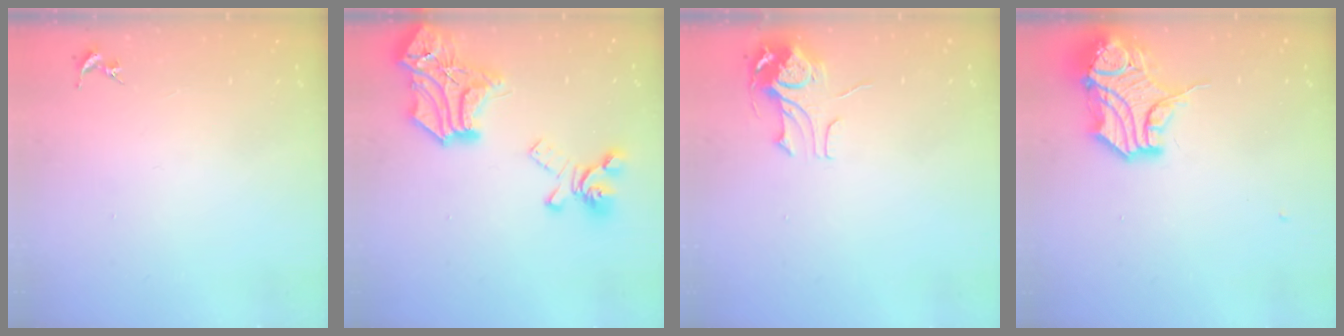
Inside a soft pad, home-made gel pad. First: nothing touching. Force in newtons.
{"total": 24.6, "press": 24.6, "slide": 0.7}
{"total": 8.3, "press": 8.3, "slide": 0.8}
{"total": 15.8, "press": 15.6, "slide": 2.2}